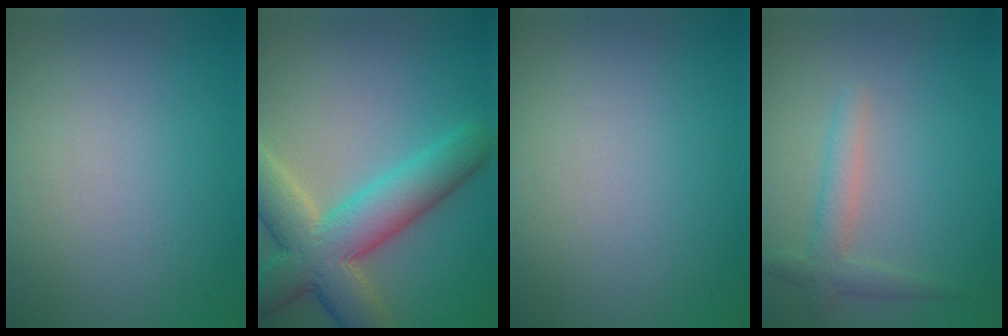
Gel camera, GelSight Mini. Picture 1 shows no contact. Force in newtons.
{"total": 9.1, "press": 9.0, "slide": 0.5}
{"total": 0.0}
{"total": 2.3, "press": 2.3, "slide": 0.2}